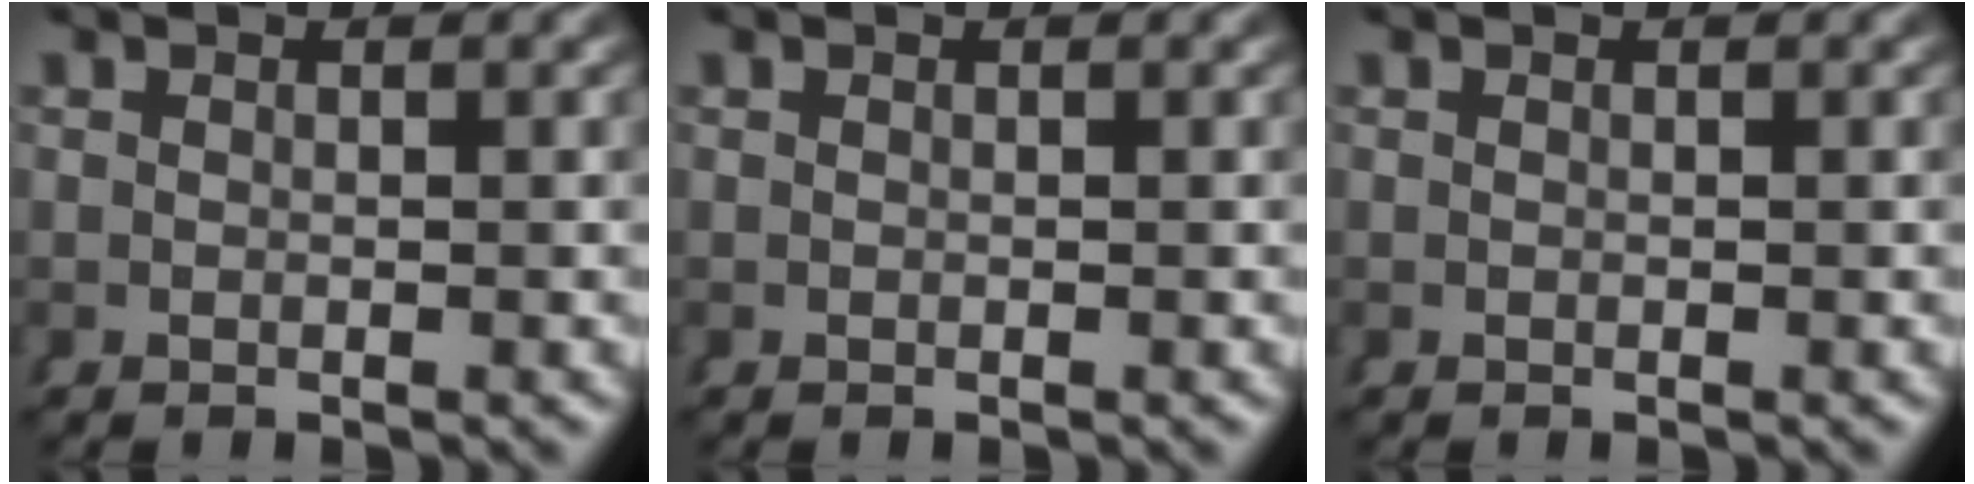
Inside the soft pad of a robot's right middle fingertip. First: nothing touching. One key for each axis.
{"total": 0.0}
{"total": 0.0}